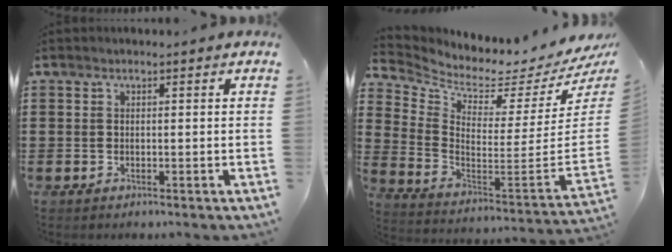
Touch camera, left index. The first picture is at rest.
{"total": 1.9, "force": [1.3, 1.0, 1.0], "torque": [-0.038, -0.046, 0.013]}